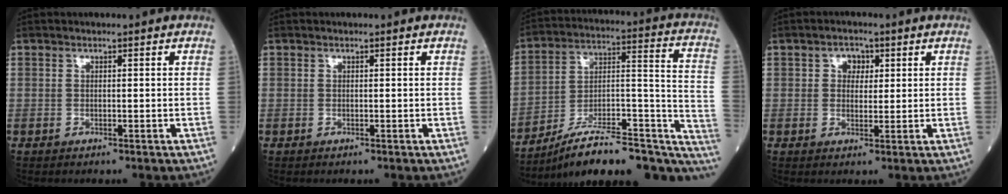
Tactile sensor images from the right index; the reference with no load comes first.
{"total": 0.0}
{"total": 24.2, "force": [-19.1, 6.5, 13.4], "torque": [-0.129, 0.051, -0.279]}
{"total": 2.9, "force": [1.0, 2.1, 1.6], "torque": [-0.022, 0.007, 0.014]}